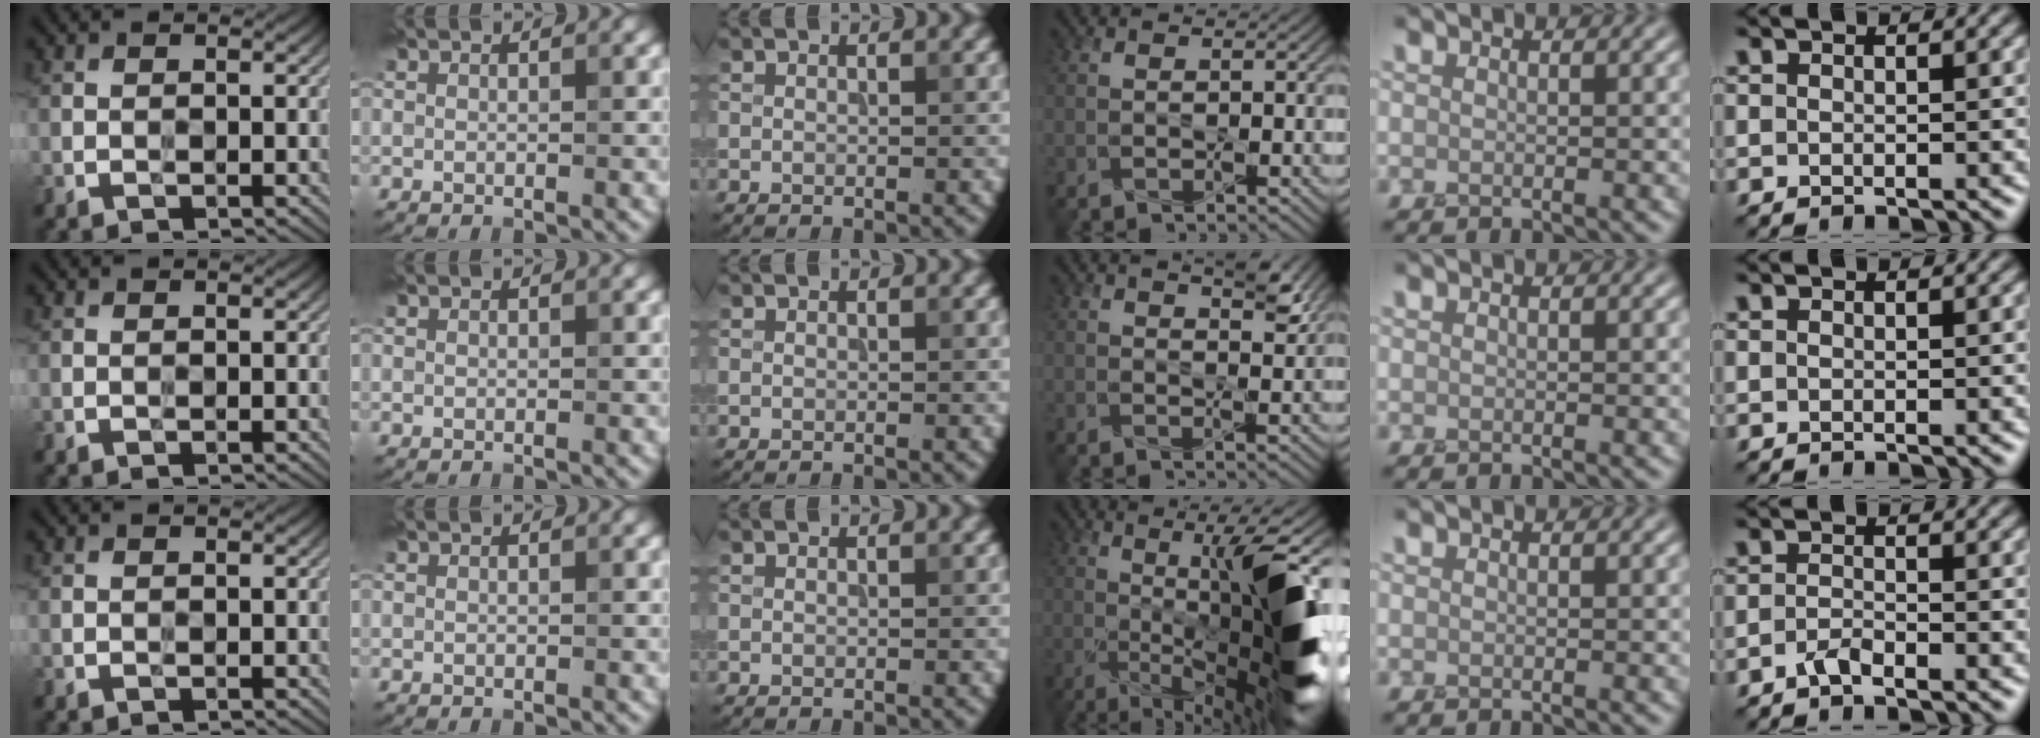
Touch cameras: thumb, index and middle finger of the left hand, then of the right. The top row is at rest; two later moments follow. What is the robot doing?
{"motion": "squeeze", "object": "paper clamp"}